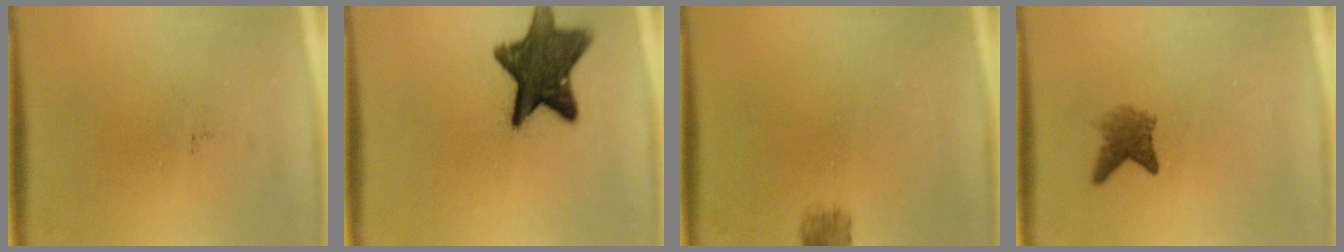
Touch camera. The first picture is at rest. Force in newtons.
{"total": 11.8}
{"total": 2.9}
{"total": 2.7}